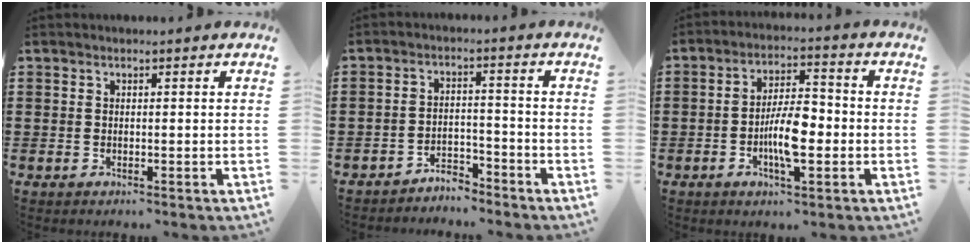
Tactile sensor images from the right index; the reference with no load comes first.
{"total": 3.6, "force": [-3.6, 0.6, 0.3], "torque": [-0.012, 0.005, -0.075]}
{"total": 7.7, "force": [-2.0, 2.8, 6.9], "torque": [-0.136, 0.002, -0.040]}